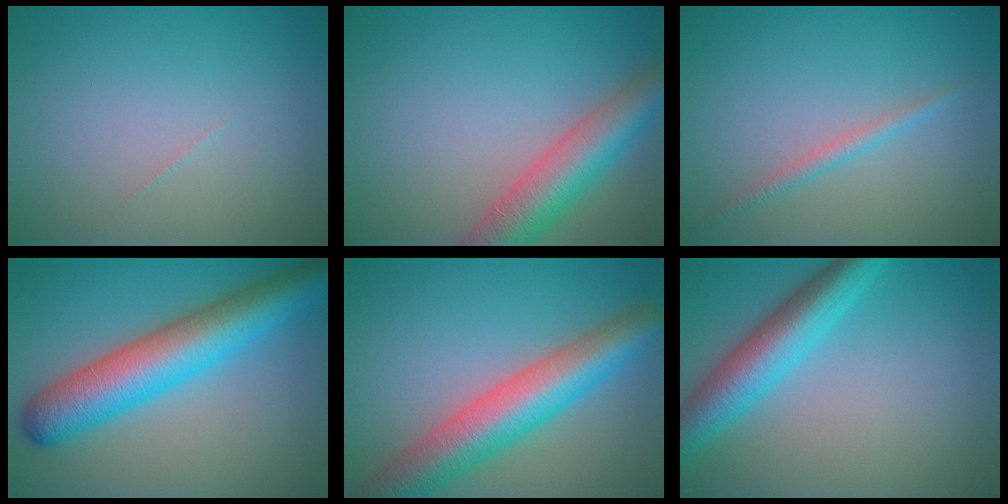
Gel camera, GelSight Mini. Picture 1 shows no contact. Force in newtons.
{"total": 6.5, "press": 6.5, "slide": 0.5}
{"total": 1.4, "press": 1.4, "slide": 0.1}
{"total": 9.0, "press": 9.0, "slide": 0.2}
{"total": 8.7, "press": 8.7, "slide": 0.2}
{"total": 6.1, "press": 6.1, "slide": 0.2}